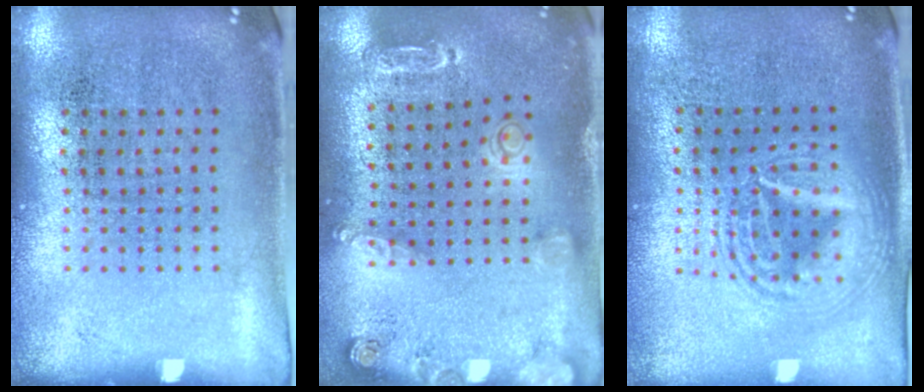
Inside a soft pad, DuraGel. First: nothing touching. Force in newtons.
{"total": 1.5, "press": 1.5, "slide": 0.1}
{"total": 2.7, "press": 2.7, "slide": 0.2}